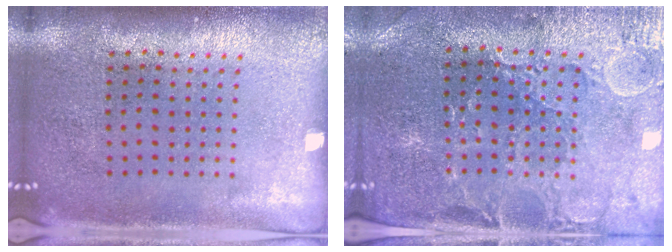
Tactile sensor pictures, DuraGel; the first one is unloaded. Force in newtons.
{"total": 1.6, "press": 1.5, "slide": 0.5}